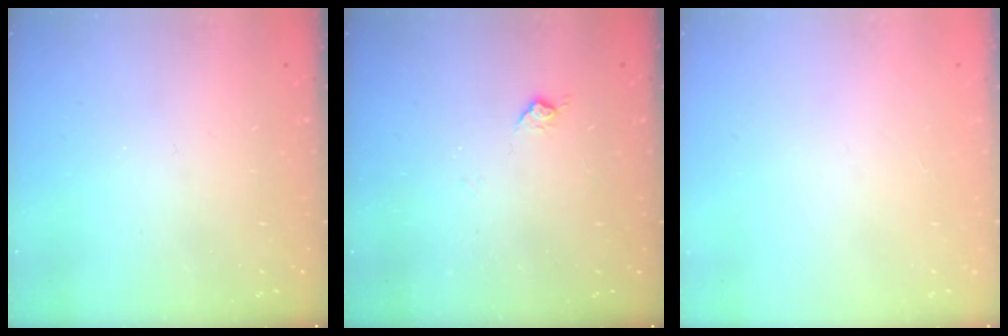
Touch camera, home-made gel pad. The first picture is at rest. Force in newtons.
{"total": 5.3, "press": 5.2, "slide": 0.8}
{"total": 0.0}